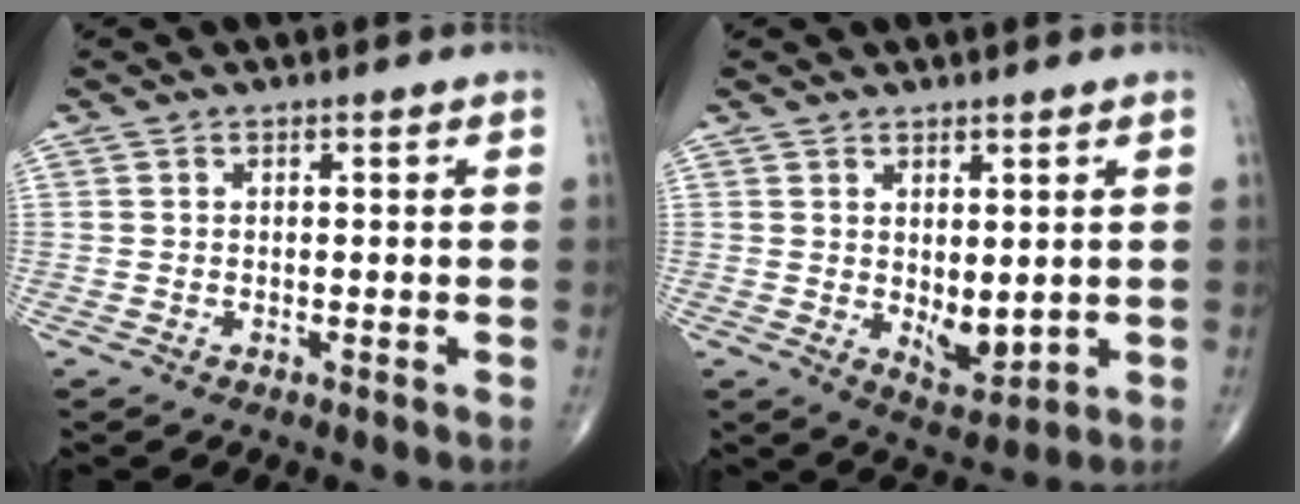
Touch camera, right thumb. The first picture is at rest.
{"total": 5.5, "force": [0.5, 2.9, 4.6], "torque": [-0.057, -0.018, 0.020]}